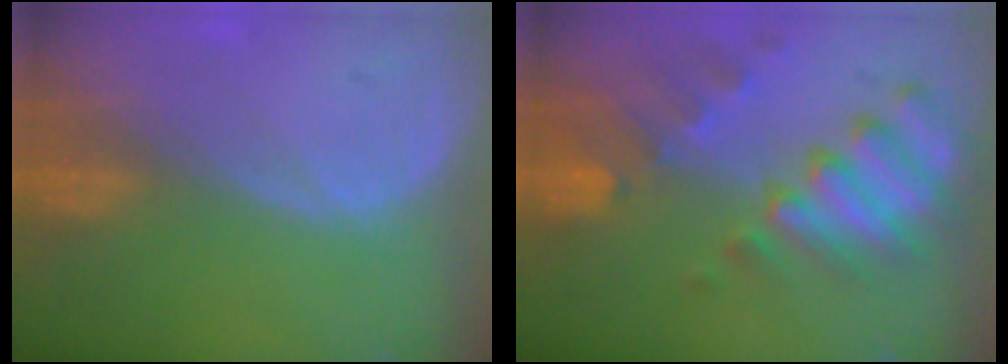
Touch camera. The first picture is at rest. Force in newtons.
{"total": 10.3, "press": 9.0, "slide": 5.1}